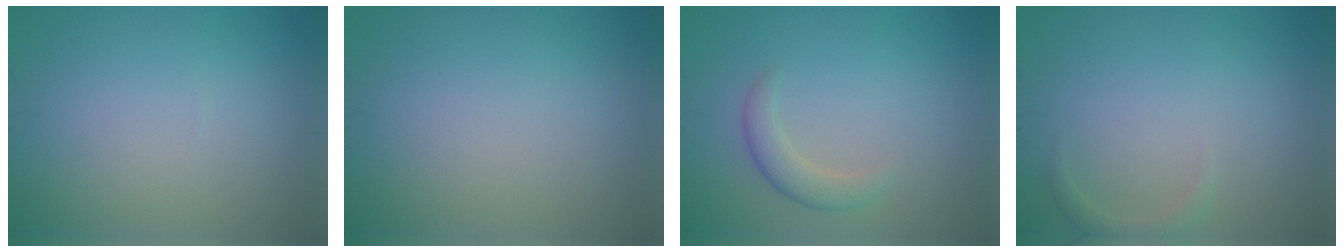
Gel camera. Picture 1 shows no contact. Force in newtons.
{"total": 0.0}
{"total": 2.3, "press": 2.3, "slide": 0.2}
{"total": 1.2, "press": 1.2, "slide": 0.2}